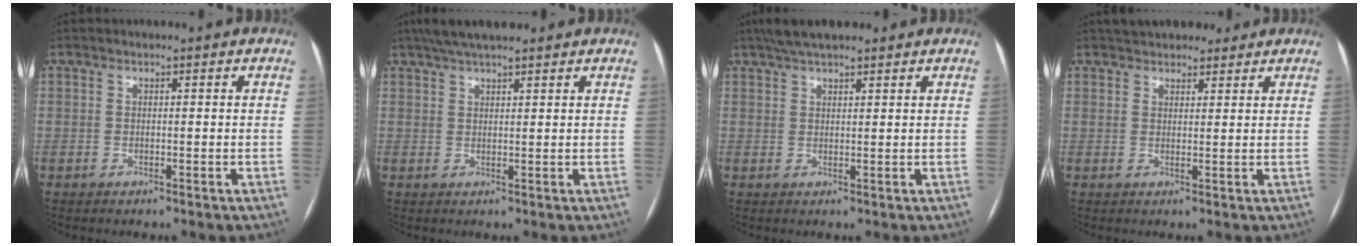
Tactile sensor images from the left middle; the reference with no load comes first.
{"total": 7.3, "force": [5.9, 1.1, 4.2], "torque": [-0.066, 0.035, 0.097]}
{"total": 7.0, "force": [5.5, 1.6, 3.9], "torque": [-0.063, 0.034, 0.093]}
{"total": 8.1, "force": [7.0, 3.2, 2.7], "torque": [-0.026, 0.025, 0.101]}